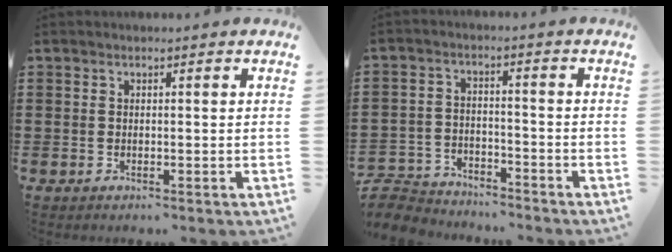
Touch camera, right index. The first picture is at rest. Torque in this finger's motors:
{"motor_torque": [-1.28, 0.86, -1.05, -0.21]}